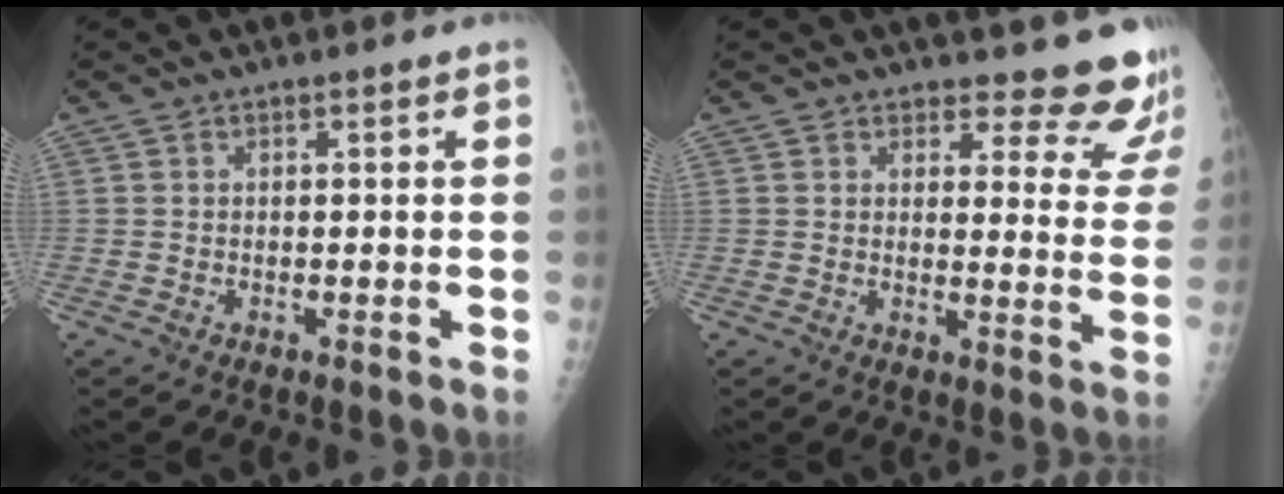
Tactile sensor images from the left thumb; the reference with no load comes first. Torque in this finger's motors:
{"motor_torque": [0.01, 0.11, 0.01, -0.22, 0.05]}